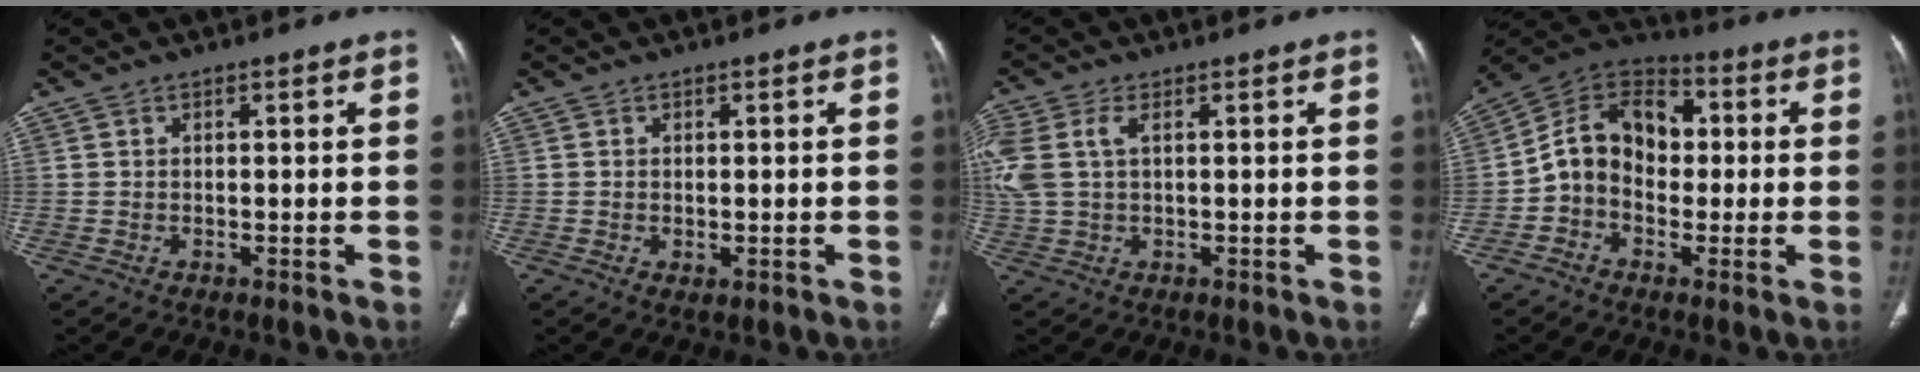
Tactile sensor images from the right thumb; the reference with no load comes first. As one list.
[{"total": 1.3, "force": [-0.3, 0.8, 1.0], "torque": [-0.019, -0.005, 0.000]}, {"total": 8.5, "force": [1.9, 5.0, 6.6], "torque": [-0.195, 0.024, 0.043]}, {"total": 12.5, "force": [-0.8, 9.6, 8.1], "torque": [-0.111, 0.039, -0.031]}]